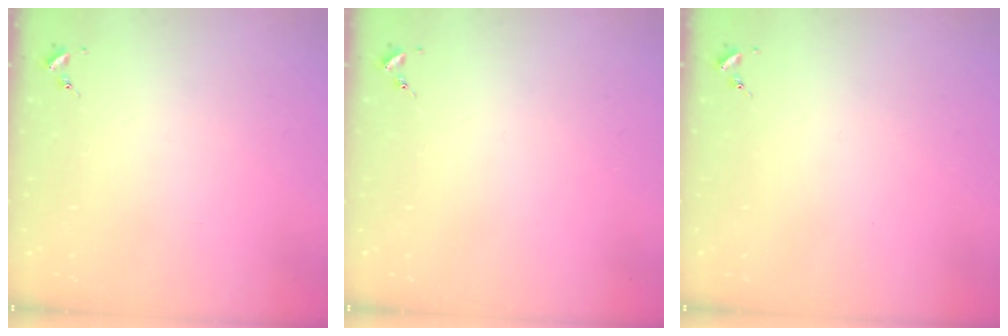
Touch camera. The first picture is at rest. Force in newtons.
{"total": 0.0}
{"total": 0.0}